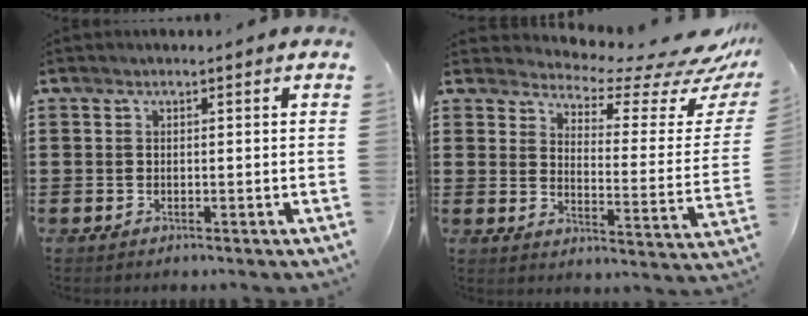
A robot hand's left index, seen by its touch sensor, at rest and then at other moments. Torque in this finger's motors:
{"motor_torque": [1.27, -0.86, 0.33, 0.01]}